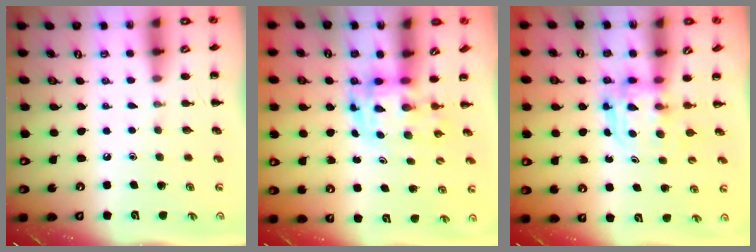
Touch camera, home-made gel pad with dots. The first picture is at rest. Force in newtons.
{"total": 3.5, "press": 3.4, "slide": 0.7}
{"total": 3.6, "press": 3.6, "slide": 0.3}